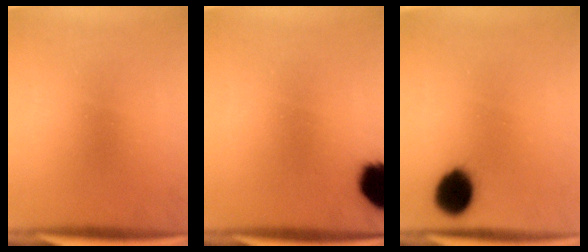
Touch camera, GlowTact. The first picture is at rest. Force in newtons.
{"total": 12.3}
{"total": 9.6}